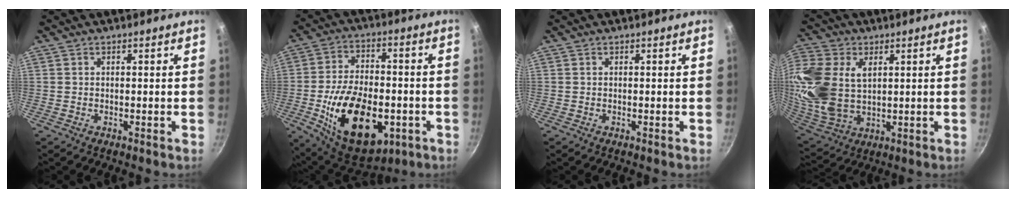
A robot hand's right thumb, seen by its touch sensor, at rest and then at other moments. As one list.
[{"total": 22.0, "force": [-6.1, 12.6, 16.9], "torque": [-0.263, 0.017, -0.086]}, {"total": 0.0}, {"total": 19.2, "force": [4.2, 12.9, 13.6], "torque": [-0.303, -0.016, 0.087]}]